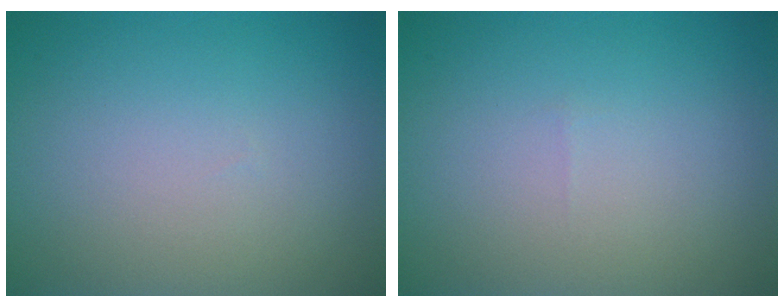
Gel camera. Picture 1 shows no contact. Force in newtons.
{"total": 0.0}